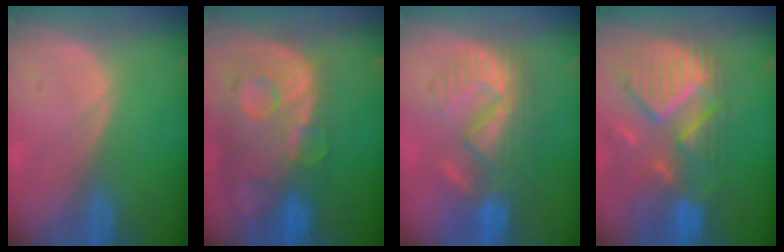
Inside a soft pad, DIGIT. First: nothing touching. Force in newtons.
{"total": 13.3, "press": 10.9, "slide": 7.6}
{"total": 9.3, "press": 9.0, "slide": 2.6}
{"total": 12.0, "press": 10.5, "slide": 5.8}